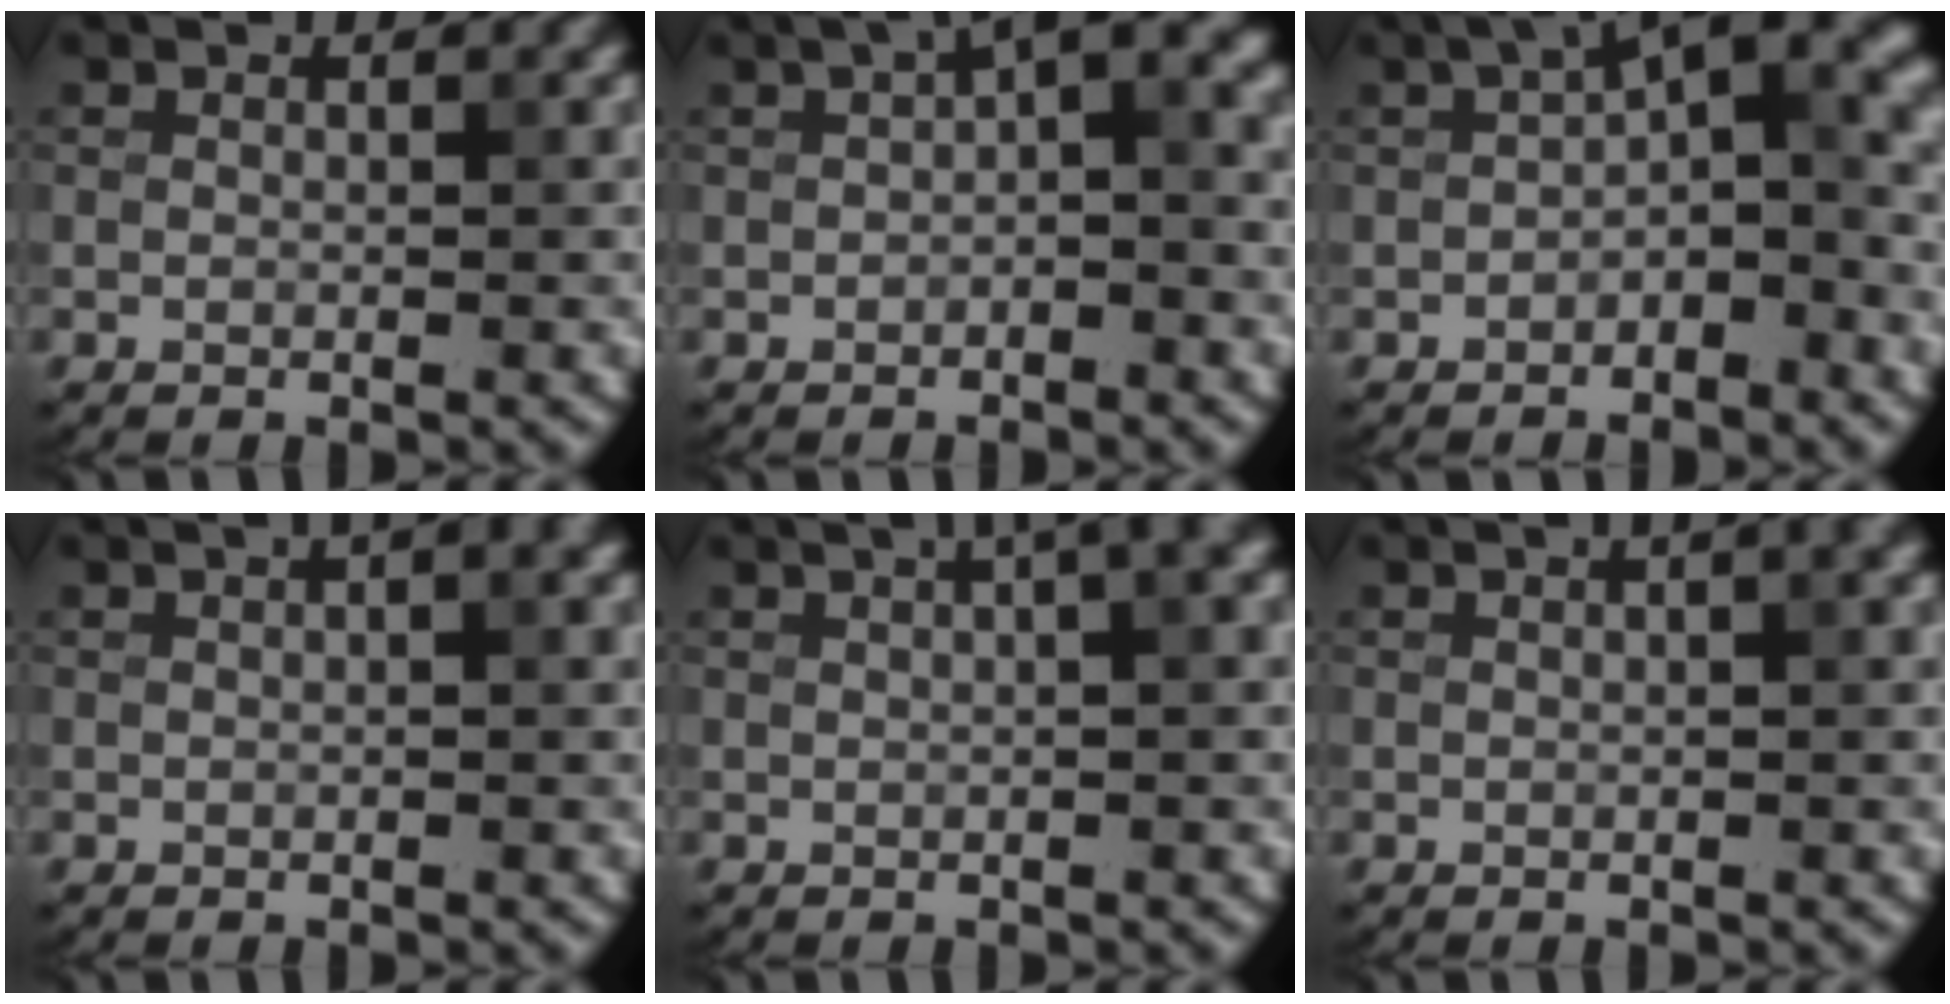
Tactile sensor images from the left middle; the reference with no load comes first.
{"total": 4.8, "force": [1.0, 2.0, 4.3], "torque": [-0.044, 0.017, 0.004]}
{"total": 6.8, "force": [-0.4, 3.3, 5.9], "torque": [-0.070, 0.024, -0.021]}
{"total": 2.4, "force": [1.0, 0.5, 2.1], "torque": [-0.028, 0.009, 0.010]}
{"total": 4.9, "force": [2.4, 1.4, 4.1], "torque": [-0.043, 0.022, 0.025]}
{"total": 2.5, "force": [0.9, 0.8, 2.2], "torque": [-0.022, 0.009, 0.008]}